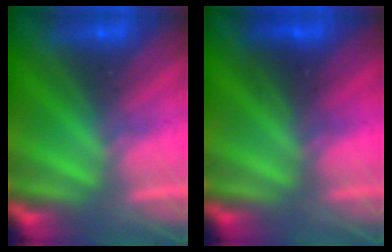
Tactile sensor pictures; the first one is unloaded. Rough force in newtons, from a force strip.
{"total": 2.5}